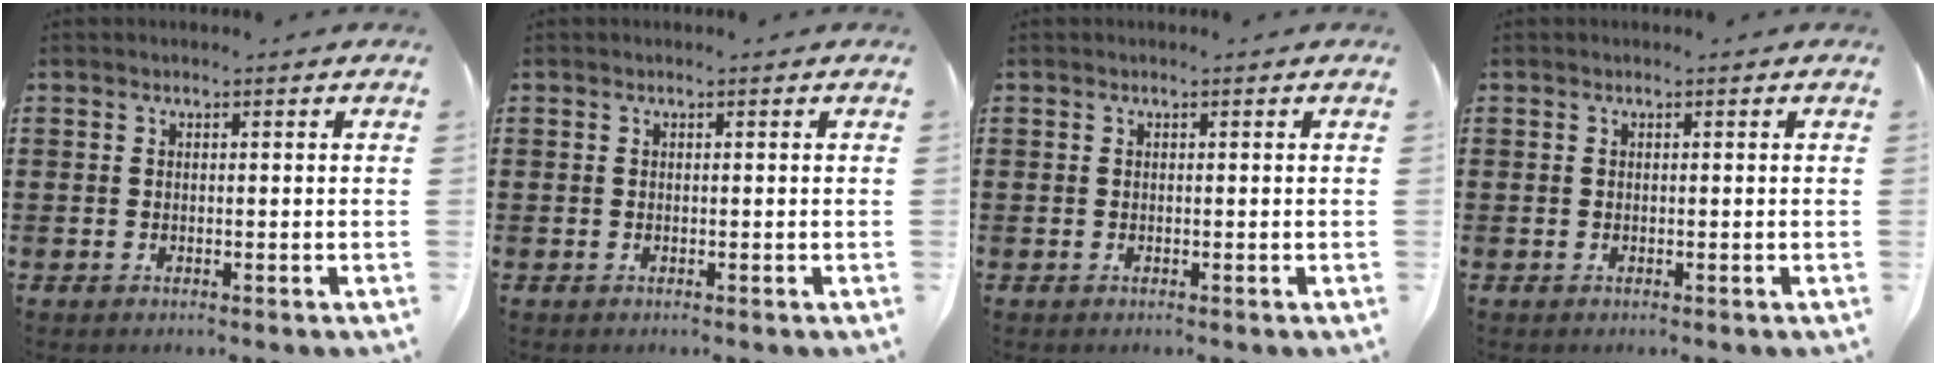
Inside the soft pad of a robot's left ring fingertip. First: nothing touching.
{"total": 0.0}
{"total": 0.0}
{"total": 0.0}